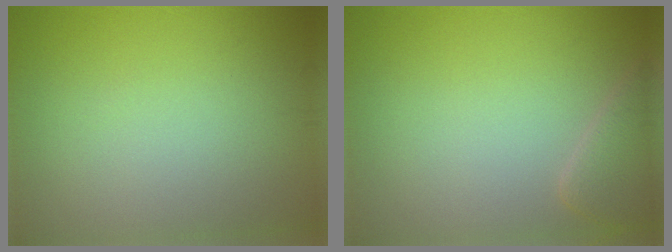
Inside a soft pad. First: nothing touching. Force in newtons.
{"total": 2.6, "press": 2.5, "slide": 0.3}